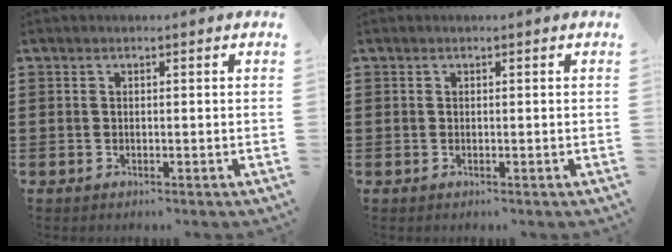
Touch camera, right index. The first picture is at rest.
{"total": 0.0}